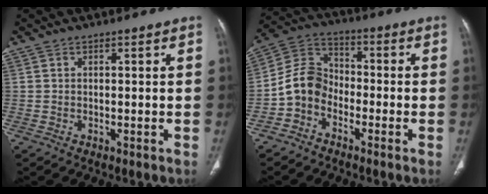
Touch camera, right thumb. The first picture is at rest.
{"total": 7.8, "force": [-3.2, 5.9, 3.9], "torque": [-0.066, 0.044, -0.079]}